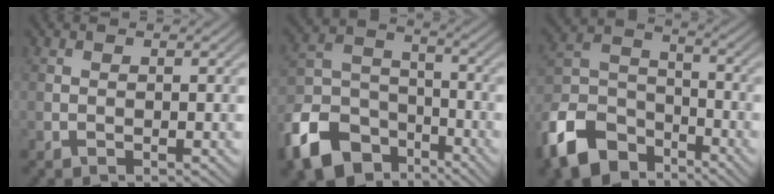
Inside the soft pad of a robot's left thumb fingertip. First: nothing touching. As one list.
[{"total": 13.7, "force": [-8.1, 8.9, 6.7], "torque": [-0.179, -0.027, -0.159]}, {"total": 13.3, "force": [-8.6, 7.8, 6.4], "torque": [-0.167, -0.018, -0.181]}]